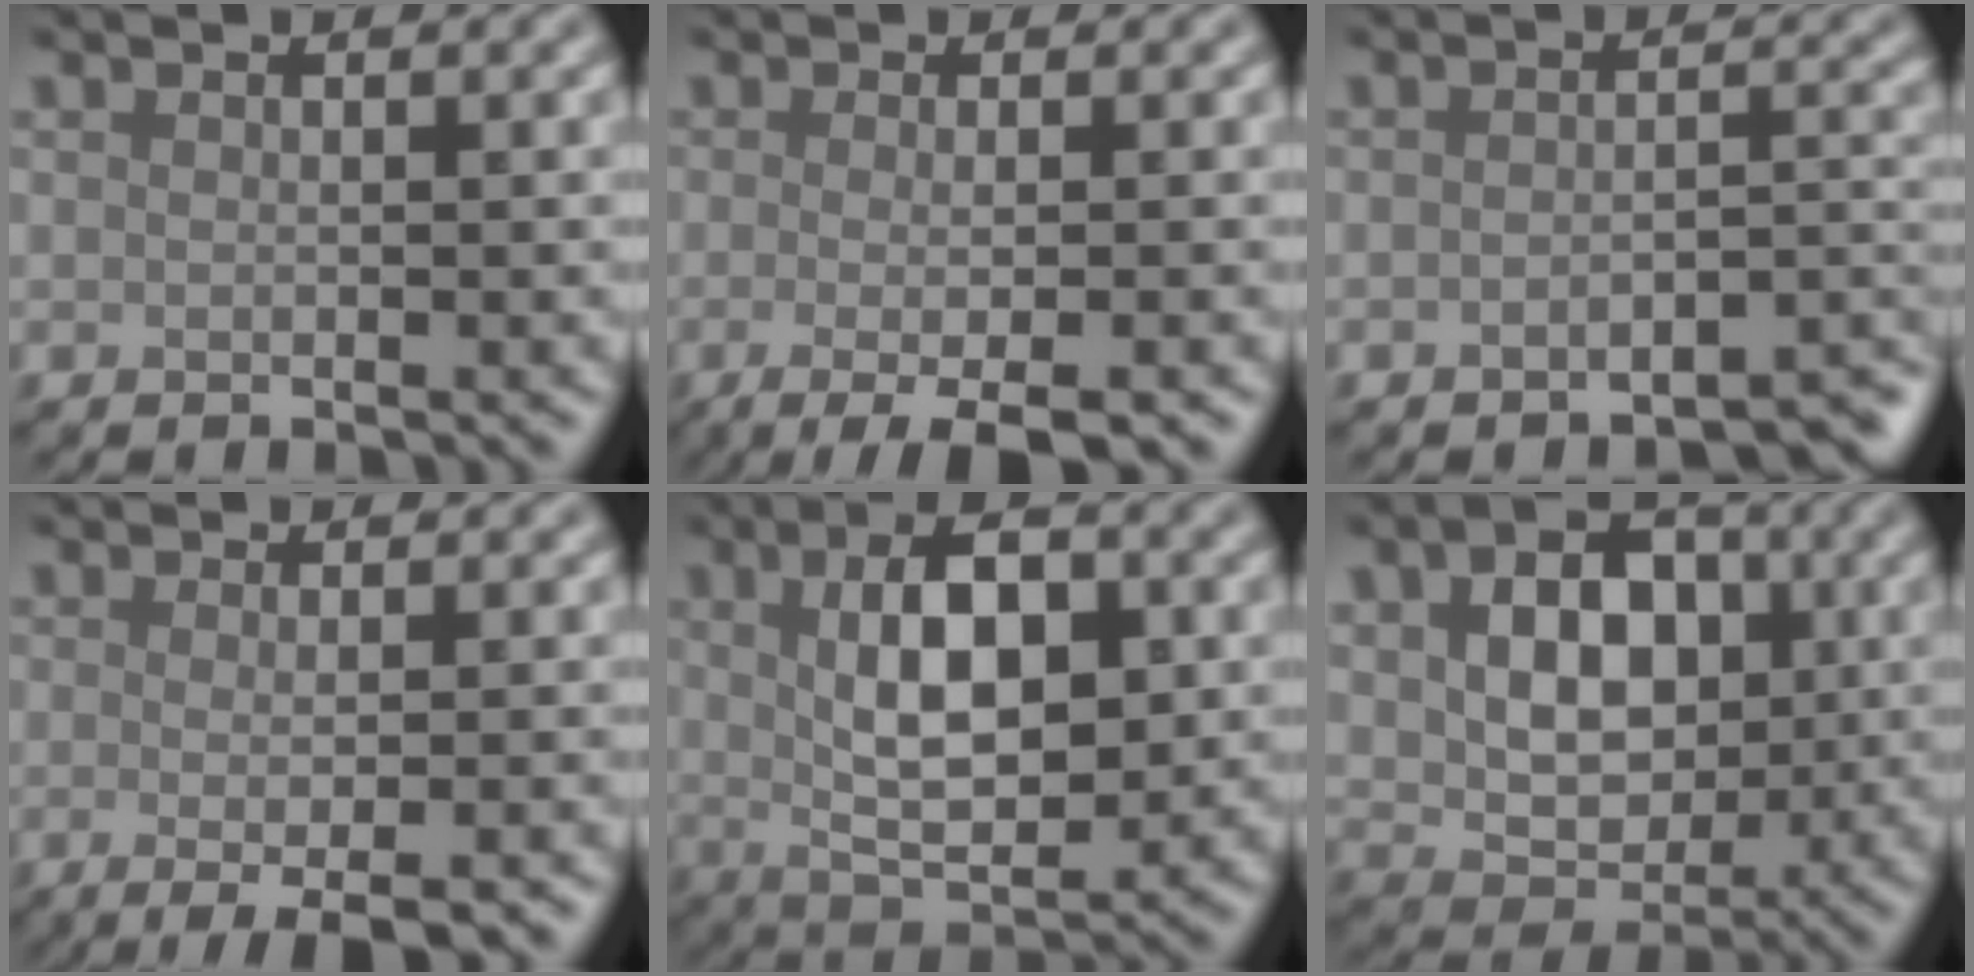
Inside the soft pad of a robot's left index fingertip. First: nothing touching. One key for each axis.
{"total": 5.1, "fx": -1.8, "fy": 1.4, "fz": 4.6, "tx": -0.060, "ty": -0.007, "tz": -0.029}
{"total": 3.7, "fx": -3.1, "fy": 0.9, "fz": 1.8, "tx": -0.024, "ty": 0.002, "tz": -0.043}
{"total": 3.9, "fx": -1.0, "fy": 0.8, "fz": 3.7, "tx": -0.052, "ty": -0.007, "tz": -0.017}
{"total": 8.5, "fx": 1.3, "fy": 3.9, "fz": 7.4, "tx": -0.121, "ty": 0.009, "tz": 0.016}
{"total": 8.2, "fx": 1.1, "fy": 5.8, "fz": 5.7, "tx": -0.104, "ty": -0.003, "tz": 0.015}